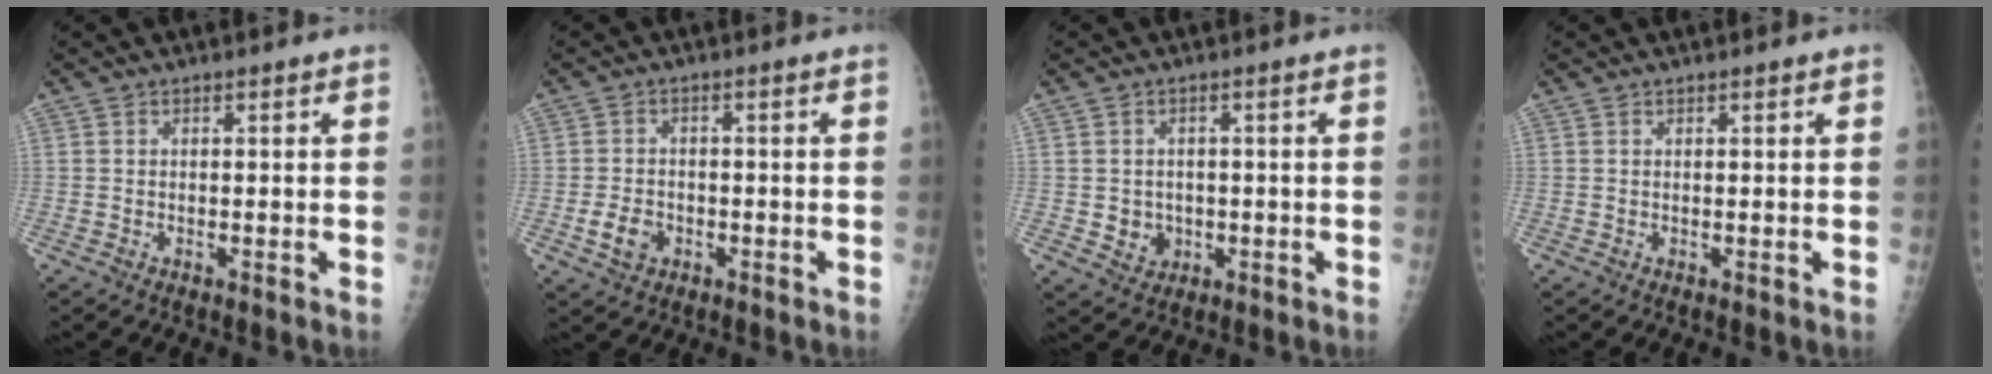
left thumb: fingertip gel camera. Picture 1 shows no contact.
{"total": 4.0, "force": [-1.5, 3.0, 2.2], "torque": [-0.034, 0.006, -0.024]}
{"total": 3.6, "force": [-0.5, 3.3, 1.4], "torque": [-0.005, 0.002, 0.002]}
{"total": 0.5, "force": [0.4, 0.1, 0.4], "torque": [-0.004, 0.000, 0.005]}